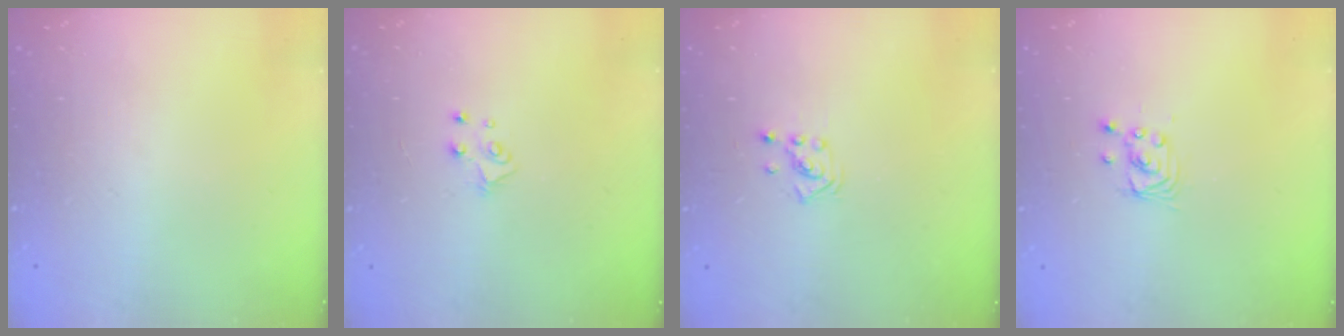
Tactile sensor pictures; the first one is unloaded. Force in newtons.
{"total": 4.0, "press": 4.0, "slide": 0.2}
{"total": 1.4, "press": 1.4, "slide": 0.1}
{"total": 2.9, "press": 2.9, "slide": 0.2}